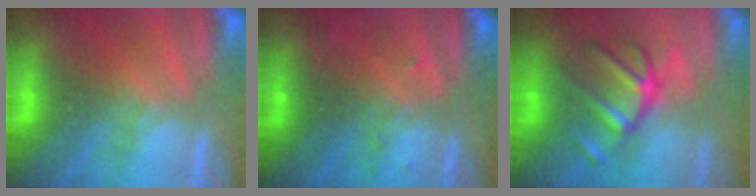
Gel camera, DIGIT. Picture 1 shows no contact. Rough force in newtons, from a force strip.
{"total": 3.0}
{"total": 2.8}